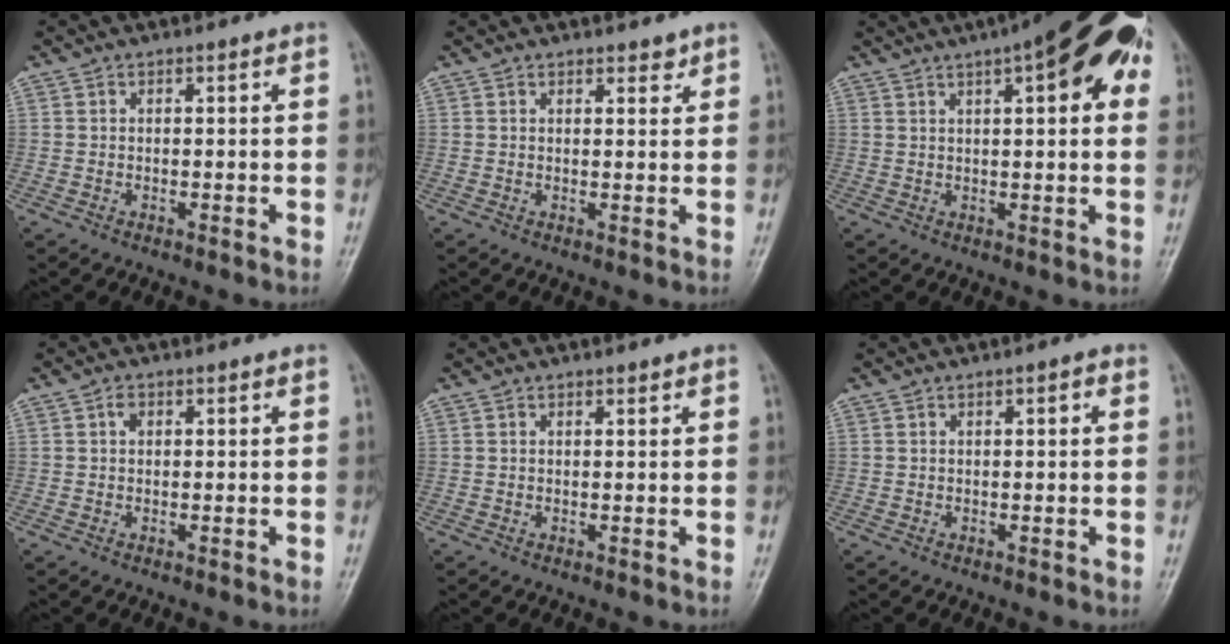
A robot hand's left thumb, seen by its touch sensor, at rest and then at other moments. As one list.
[{"total": 1.9, "force": [1.5, 1.0, 0.7], "torque": [0.008, -0.009, 0.017]}, {"total": 18.6, "force": [7.5, 5.7, 16.0], "torque": [-0.209, 0.023, 0.098]}, {"total": 1.5, "force": [0.4, 1.2, 0.9], "torque": [-0.005, 0.002, 0.003]}, {"total": 0.8, "force": [0.6, 0.4, 0.3], "torque": [0.004, -0.004, 0.006]}, {"total": 1.4, "force": [0.5, 0.6, 1.2], "torque": [-0.012, 0.002, 0.006]}]